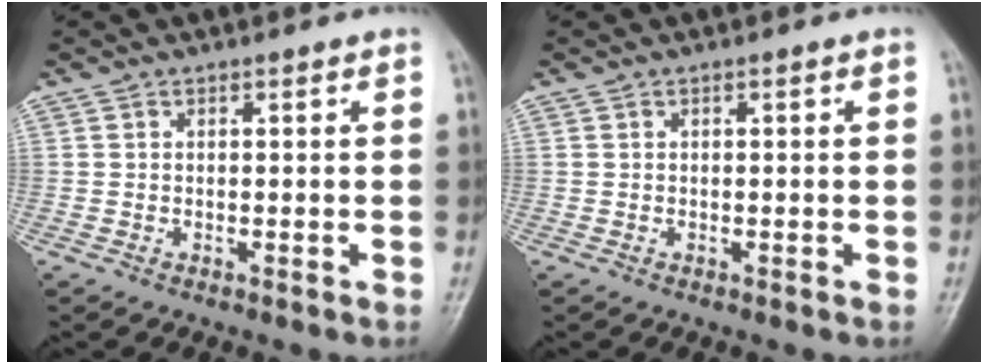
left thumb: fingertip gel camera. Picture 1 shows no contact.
{"total": 0.0}